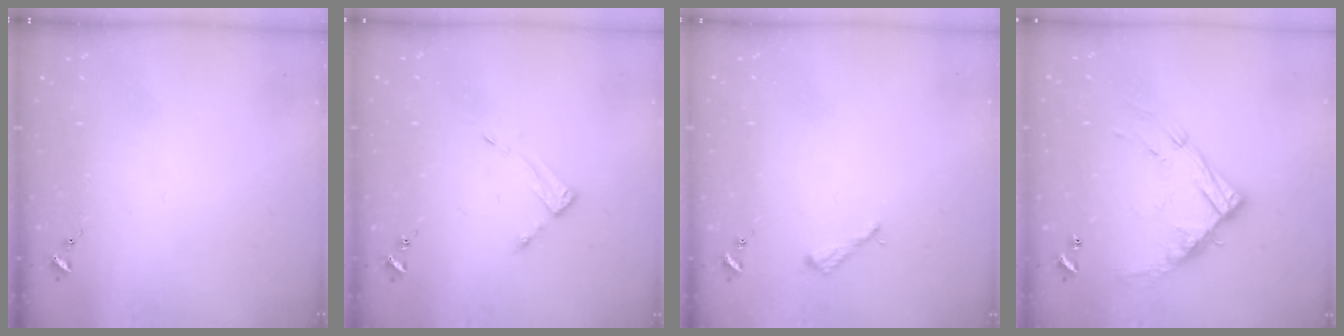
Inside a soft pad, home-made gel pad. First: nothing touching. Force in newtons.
{"total": 3.1, "press": 3.1, "slide": 0.3}
{"total": 2.6, "press": 2.6, "slide": 0.3}
{"total": 13.8, "press": 13.8, "slide": 1.0}